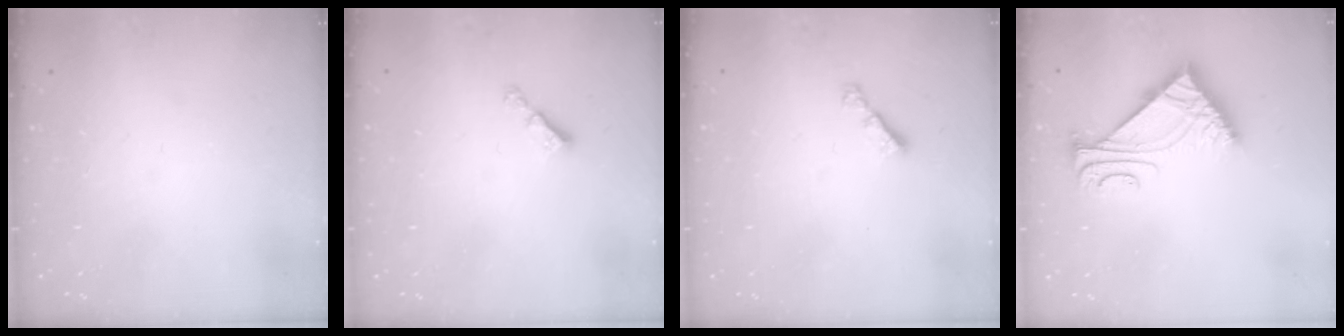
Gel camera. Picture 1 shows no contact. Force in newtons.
{"total": 2.9, "press": 2.9, "slide": 0.3}
{"total": 2.8, "press": 2.8, "slide": 0.7}
{"total": 7.1, "press": 7.1, "slide": 0.2}